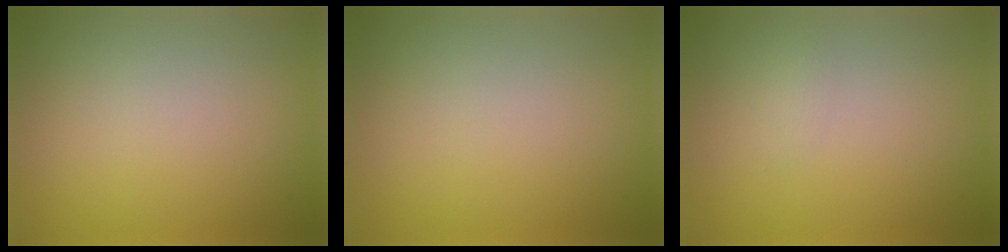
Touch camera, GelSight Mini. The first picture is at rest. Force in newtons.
{"total": 0.0}
{"total": 0.6, "press": 0.6, "slide": 0.0}